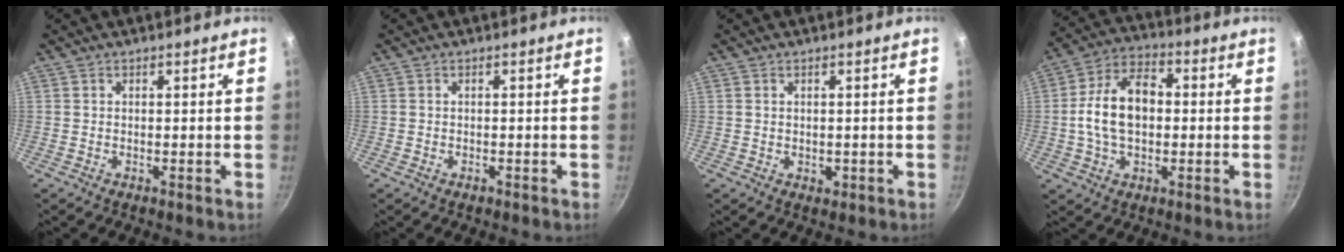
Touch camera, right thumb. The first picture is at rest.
{"total": 0.7, "force": [-0.4, 0.4, 0.4], "torque": [-0.005, 0.002, -0.007]}
{"total": 1.3, "force": [-0.1, 0.9, 0.8], "torque": [-0.009, -0.001, 0.001]}
{"total": 13.2, "force": [0.1, 8.5, 10.1], "torque": [-0.158, 0.030, -0.011]}